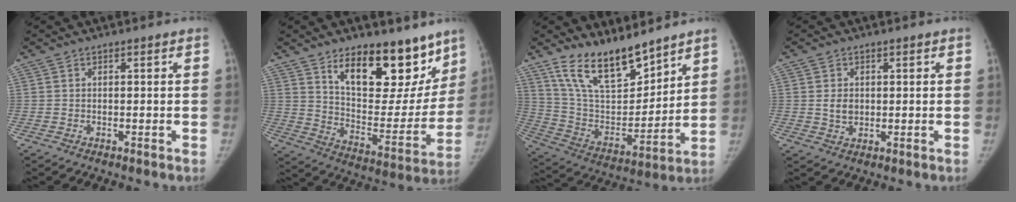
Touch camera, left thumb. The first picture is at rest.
{"total": 21.1, "force": [13.9, 10.0, 12.4], "torque": [-0.114, -0.092, 0.216]}
{"total": 17.2, "force": [13.1, 6.5, 9.0], "torque": [-0.116, -0.078, 0.251]}
{"total": 3.3, "force": [0.4, 2.7, 1.9], "torque": [-0.020, -0.004, 0.012]}